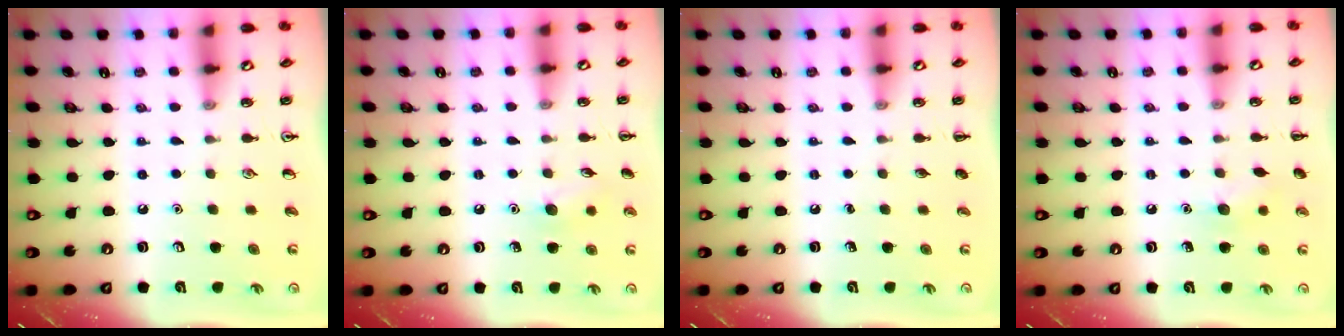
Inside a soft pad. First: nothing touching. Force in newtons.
{"total": 6.9, "press": 6.7, "slide": 1.8}
{"total": 0.0}
{"total": 7.4, "press": 7.2, "slide": 1.7}